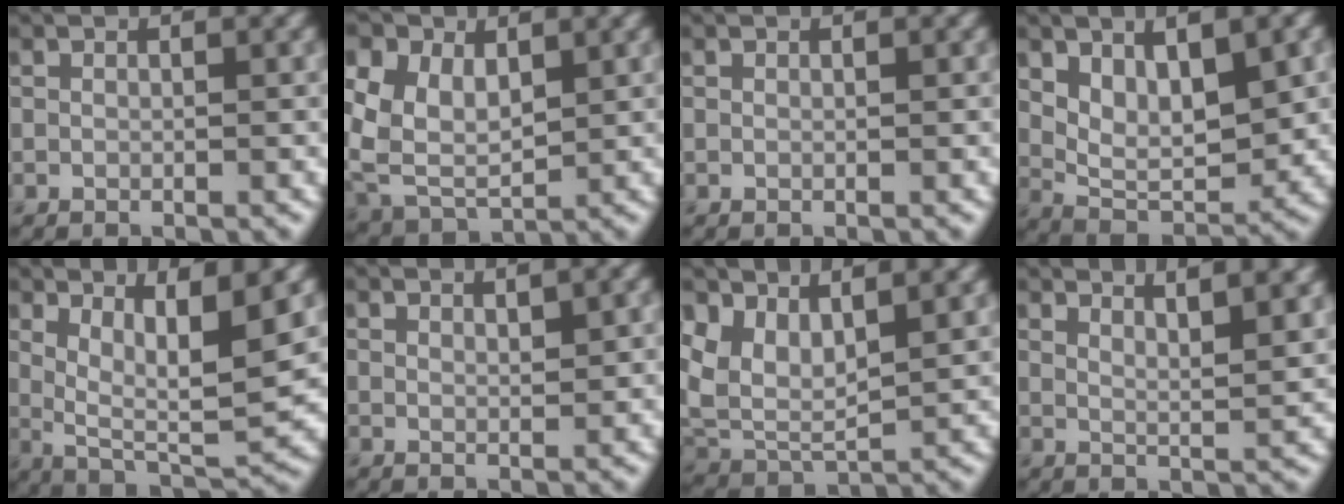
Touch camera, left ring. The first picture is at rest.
{"total": 8.9, "force": [2.2, 6.3, 5.9], "torque": [-0.144, 0.005, 0.046]}
{"total": 0.0}
{"total": 6.6, "force": [1.8, 3.4, 5.4], "torque": [-0.098, -0.010, 0.036]}
{"total": 6.7, "force": [2.1, 1.8, 6.0], "torque": [-0.101, -0.020, 0.042]}
{"total": 1.4, "force": [1.0, 0.3, 0.9], "torque": [-0.015, 0.001, 0.017]}
{"total": 6.0, "force": [2.9, 3.4, 4.1], "torque": [-0.089, -0.011, 0.057]}
{"total": 5.0, "force": [3.8, 1.2, 3.1], "torque": [-0.030, 0.017, 0.042]}